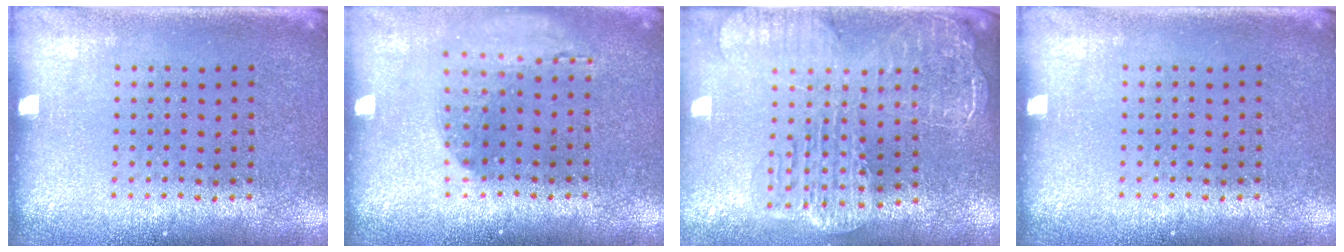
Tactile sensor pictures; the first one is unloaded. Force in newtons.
{"total": 1.2, "press": 1.2, "slide": 0.0}
{"total": 2.8, "press": 2.3, "slide": 1.5}
{"total": 0.0}